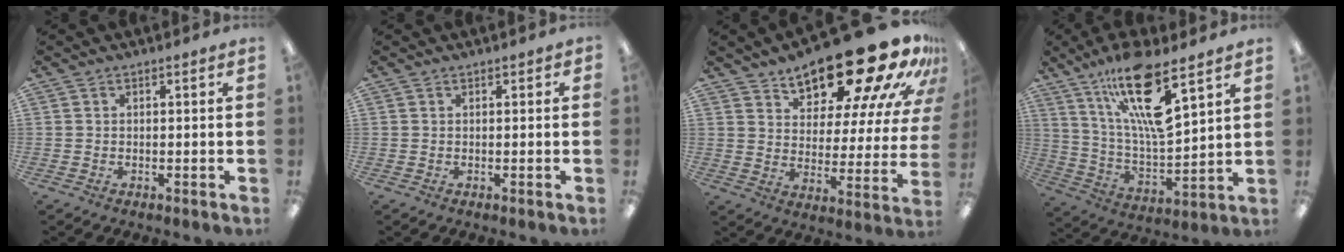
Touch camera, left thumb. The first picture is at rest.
{"total": 0.5, "force": [0.2, 0.5, 0.1], "torque": [-0.002, 0.003, 0.002]}
{"total": 22.9, "force": [18.1, 7.1, 12.1], "torque": [-0.164, -0.127, 0.294]}
{"total": 19.1, "force": [11.9, 5.1, 14.1], "torque": [-0.259, -0.057, 0.192]}